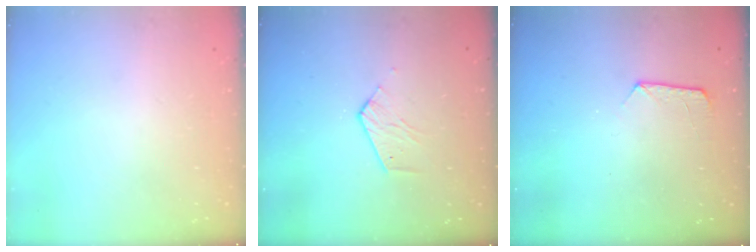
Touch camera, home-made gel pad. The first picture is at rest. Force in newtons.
{"total": 3.9, "press": 3.9, "slide": 0.3}
{"total": 7.3, "press": 7.3, "slide": 0.7}